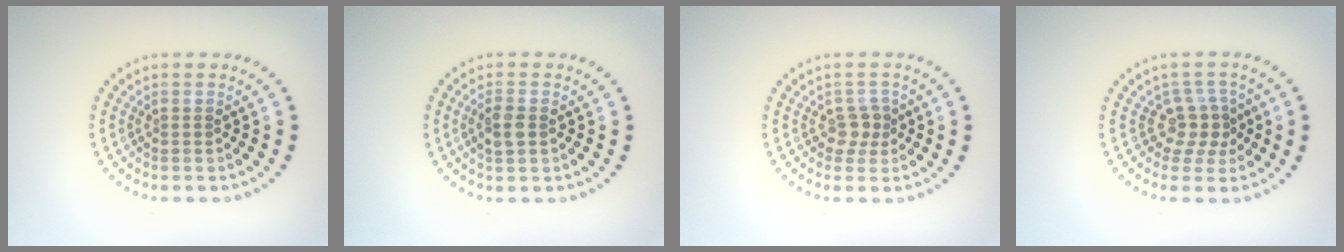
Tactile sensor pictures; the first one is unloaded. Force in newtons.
{"total": 1.9, "press": 1.9, "slide": 0.3}
{"total": 1.7, "press": 1.3, "slide": 1.0}
{"total": 2.7, "press": 1.9, "slide": 1.8}